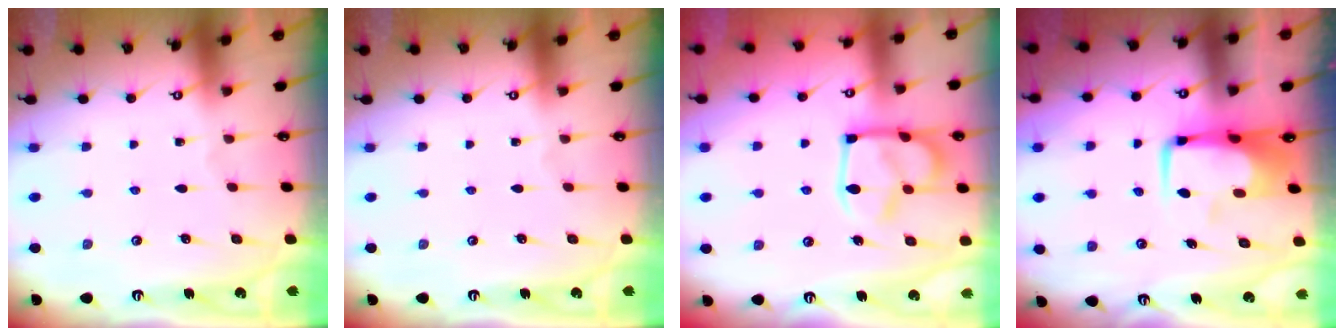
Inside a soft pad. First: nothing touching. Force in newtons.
{"total": 0.0}
{"total": 9.8, "press": 9.7, "slide": 1.3}
{"total": 8.4, "press": 8.3, "slide": 1.2}